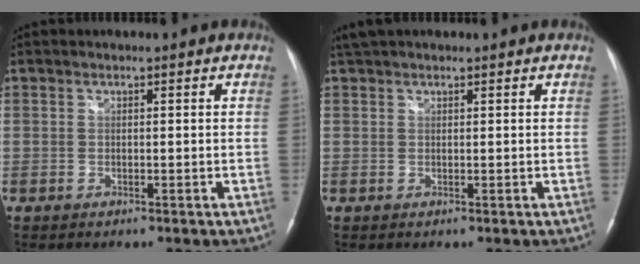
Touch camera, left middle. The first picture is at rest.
{"total": 2.8, "force": [2.4, 0.9, 1.1], "torque": [-0.023, 0.029, 0.043]}